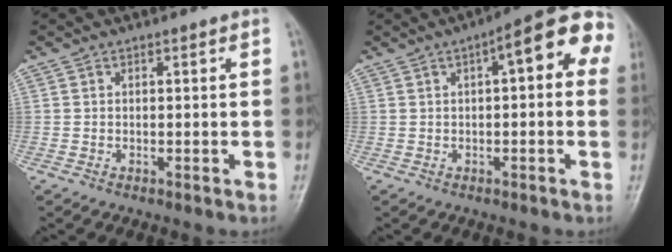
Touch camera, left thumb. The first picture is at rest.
{"total": 11.7, "force": [3.3, 4.2, 10.4], "torque": [-0.111, 0.033, 0.029]}